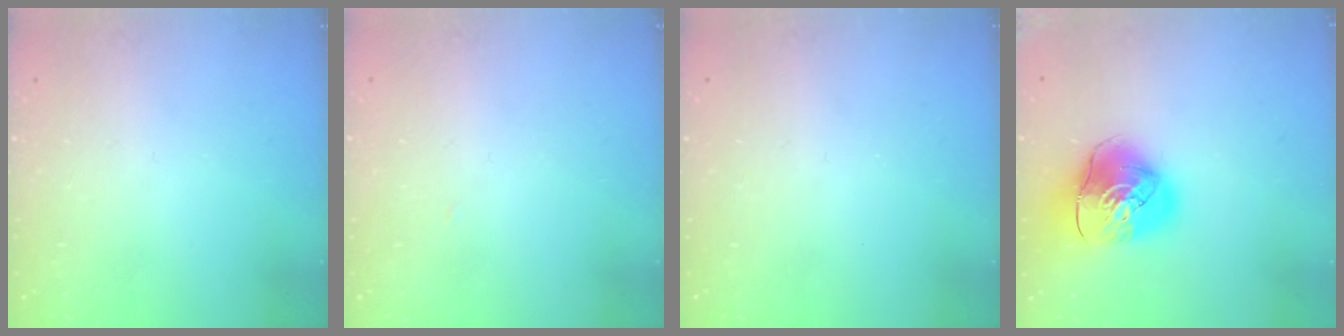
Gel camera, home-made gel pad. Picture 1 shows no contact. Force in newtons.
{"total": 1.1, "press": 1.1, "slide": 0.1}
{"total": 0.0}
{"total": 12.1, "press": 11.9, "slide": 1.9}